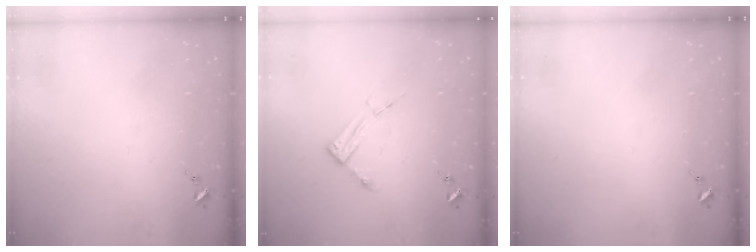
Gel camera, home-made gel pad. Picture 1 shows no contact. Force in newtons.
{"total": 6.2, "press": 6.2, "slide": 0.4}
{"total": 0.0}